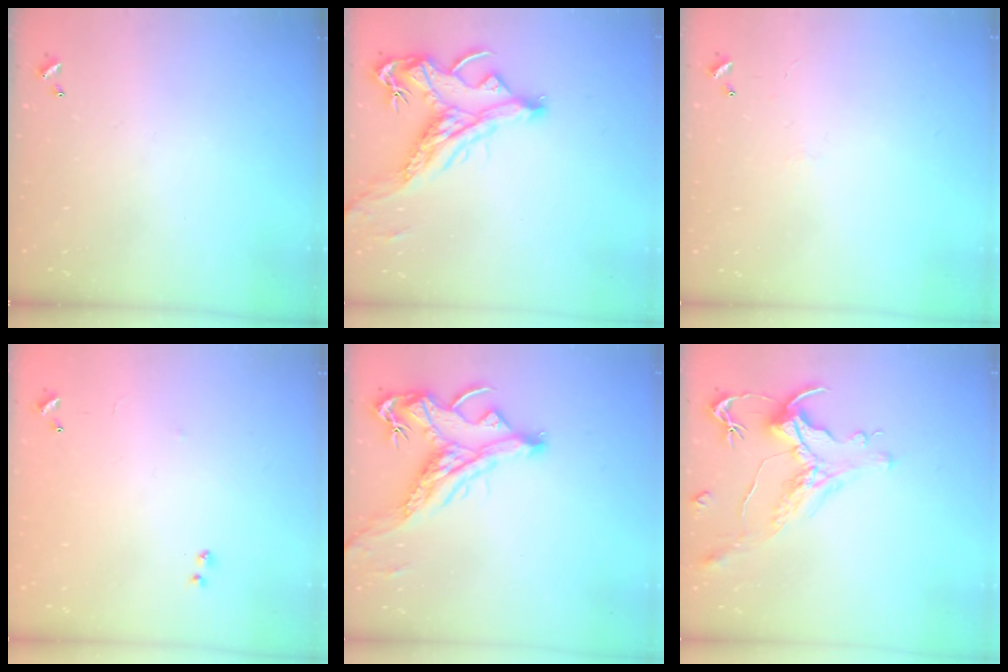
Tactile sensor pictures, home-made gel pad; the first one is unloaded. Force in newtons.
{"total": 3.7, "press": 3.4, "slide": 1.4}
{"total": 1.2, "press": 1.1, "slide": 0.5}
{"total": 8.5, "press": 8.5, "slide": 0.5}
{"total": 3.7, "press": 3.4, "slide": 1.4}
{"total": 1.8, "press": 1.2, "slide": 1.3}